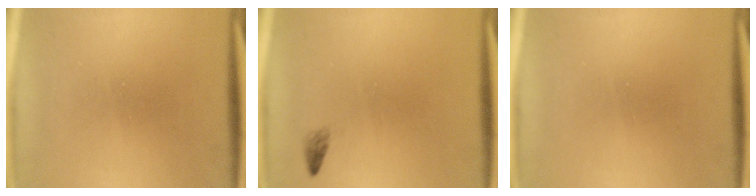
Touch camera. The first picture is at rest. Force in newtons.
{"total": 0.8}
{"total": 0.0}